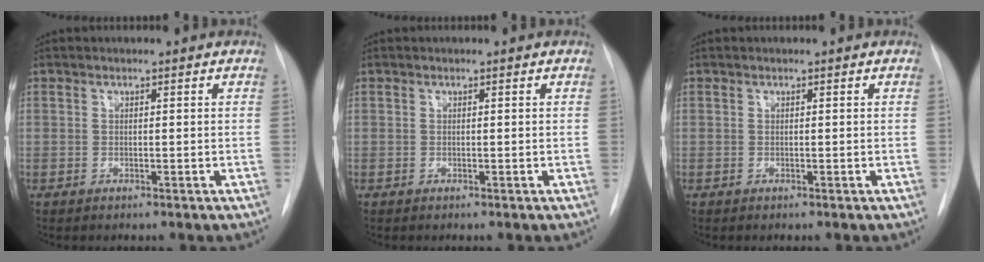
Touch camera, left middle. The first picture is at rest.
{"total": 0.0}
{"total": 0.0}